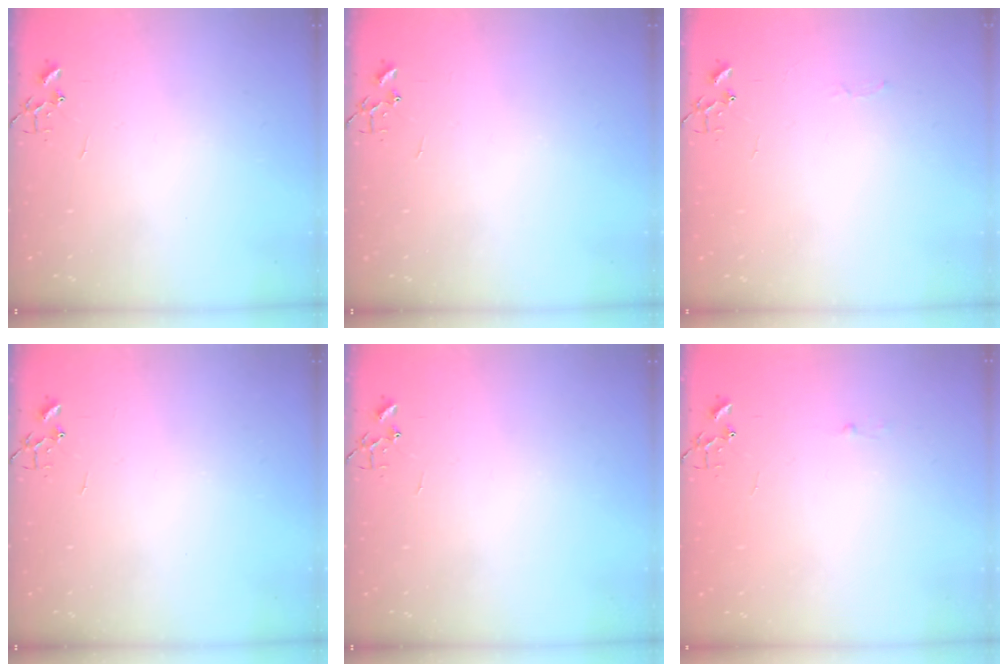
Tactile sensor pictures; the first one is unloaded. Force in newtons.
{"total": 0.0}
{"total": 2.5, "press": 2.5, "slide": 0.4}
{"total": 0.0}
{"total": 0.0}
{"total": 1.8, "press": 1.8, "slide": 0.2}